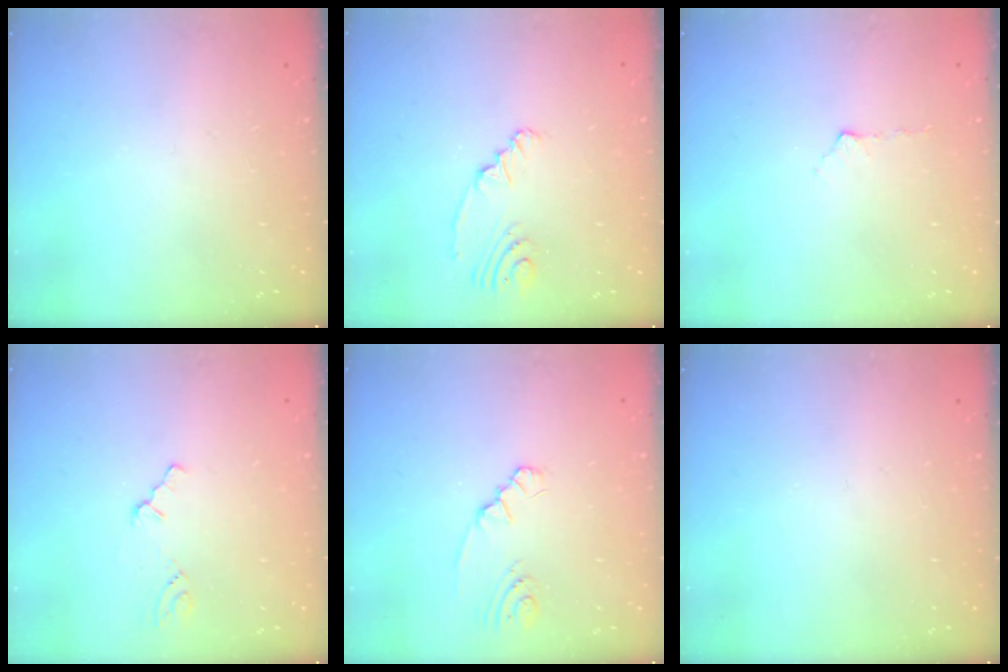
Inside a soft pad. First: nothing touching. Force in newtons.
{"total": 3.5, "press": 2.7, "slide": 2.1}
{"total": 4.4, "press": 4.3, "slide": 0.7}
{"total": 0.0}
{"total": 1.7, "press": 1.7, "slide": 0.3}
{"total": 0.0}